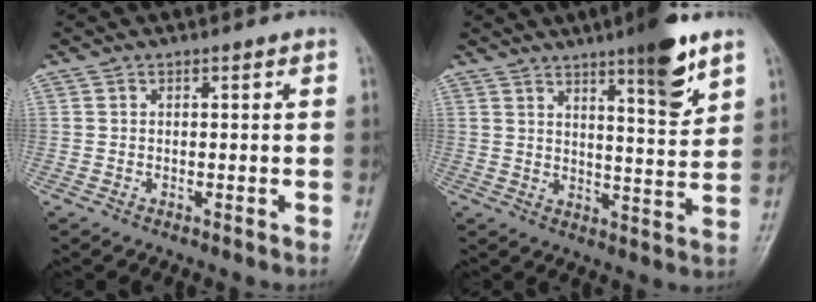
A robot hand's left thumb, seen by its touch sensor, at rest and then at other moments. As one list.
[{"total": 10.7, "force": [6.7, 1.8, 8.1], "torque": [-0.103, -0.044, 0.098]}]